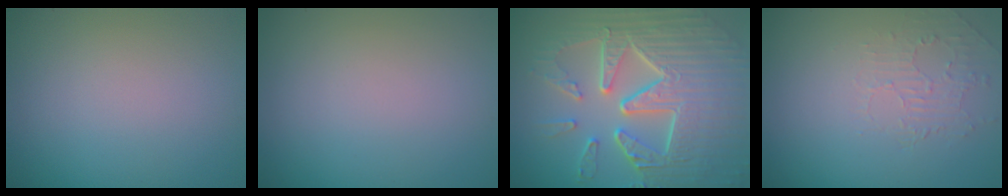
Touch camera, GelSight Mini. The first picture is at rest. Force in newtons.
{"total": 0.0}
{"total": 9.9, "press": 6.7, "slide": 7.3}
{"total": 1.9, "press": 0.3, "slide": 1.9}